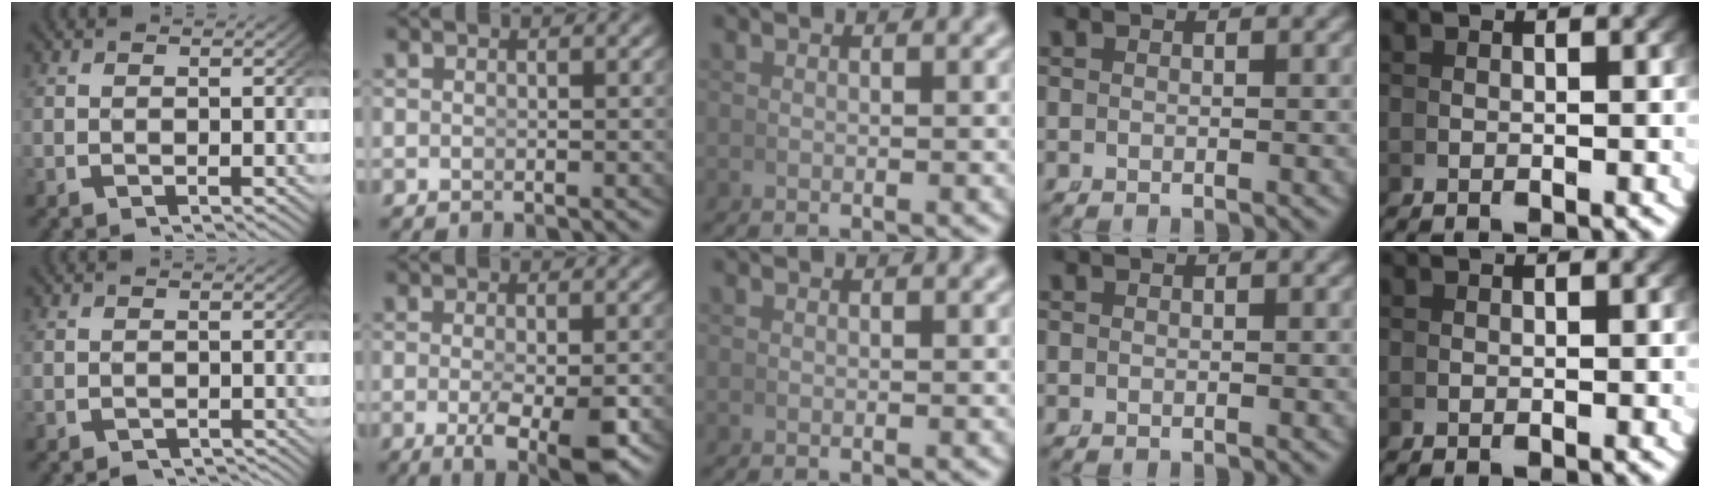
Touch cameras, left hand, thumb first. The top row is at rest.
{"thumb": {"total": 2.0, "force": [-1.9, 0.5, 0.2], "torque": [0.003, -0.008, -0.028]}, "index": {"total": 5.9, "force": [-2.8, 1.7, 4.9], "torque": [-0.076, -0.032, -0.032]}}